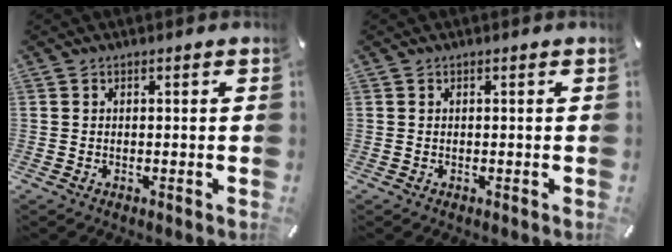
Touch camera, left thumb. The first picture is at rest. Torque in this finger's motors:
{"motor_torque": [-0.03, -0.01, 0.04, -0.05, 0.00]}